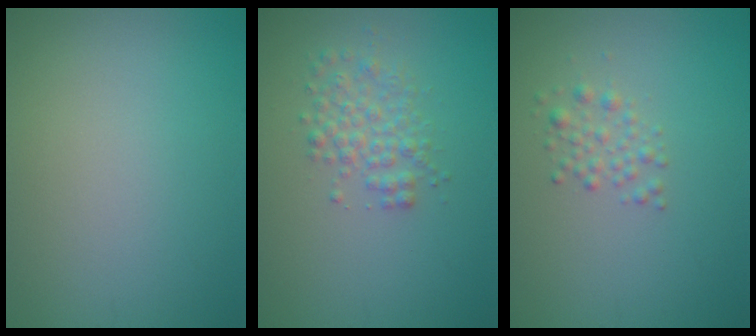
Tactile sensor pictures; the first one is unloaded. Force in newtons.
{"total": 2.6, "press": 2.6, "slide": 0.1}
{"total": 1.5, "press": 1.5, "slide": 0.0}